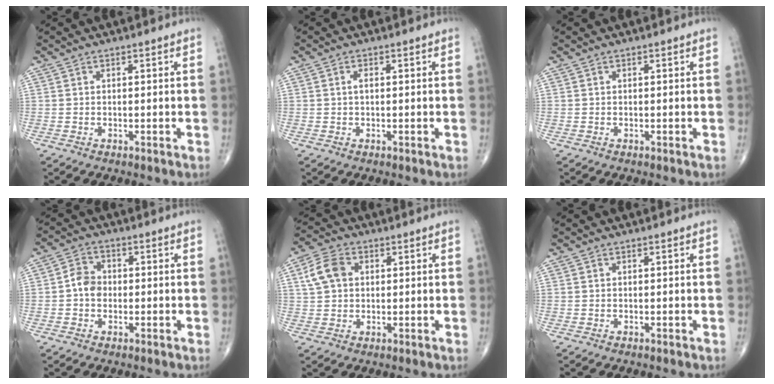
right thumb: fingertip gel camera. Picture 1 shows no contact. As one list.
[{"total": 1.0, "force": [0.1, 0.5, 0.9], "torque": [-0.016, 0.001, 0.000]}, {"total": 0.0}, {"total": 4.3, "force": [-0.5, 3.5, 2.5], "torque": [-0.032, 0.015, -0.016]}, {"total": 6.7, "force": [1.6, 5.0, 4.2], "torque": [-0.076, 0.009, 0.028]}, {"total": 0.0}]